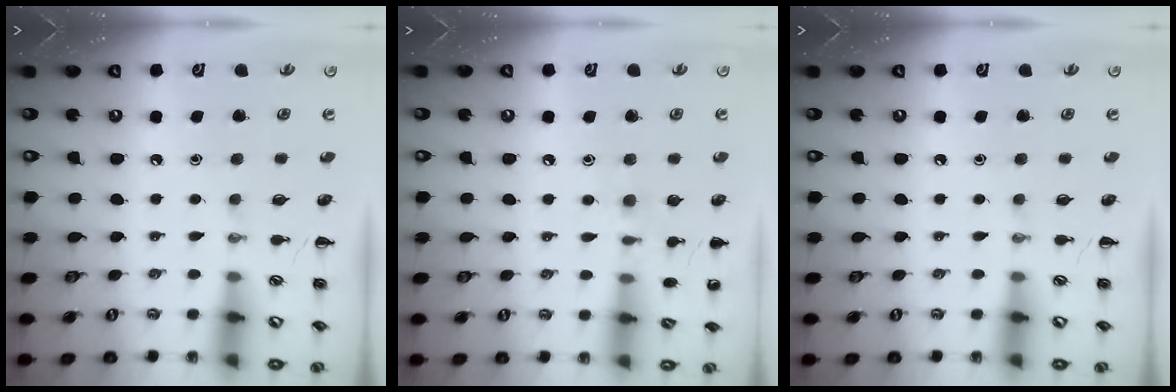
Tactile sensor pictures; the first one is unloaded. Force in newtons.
{"total": 7.4, "press": 7.2, "slide": 1.9}
{"total": 0.0}